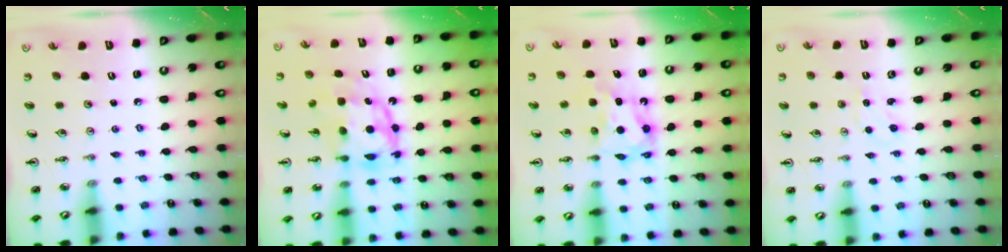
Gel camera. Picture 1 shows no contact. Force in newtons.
{"total": 8.2, "press": 8.2, "slide": 0.8}
{"total": 7.2, "press": 7.1, "slide": 0.6}
{"total": 1.5, "press": 1.4, "slide": 0.3}